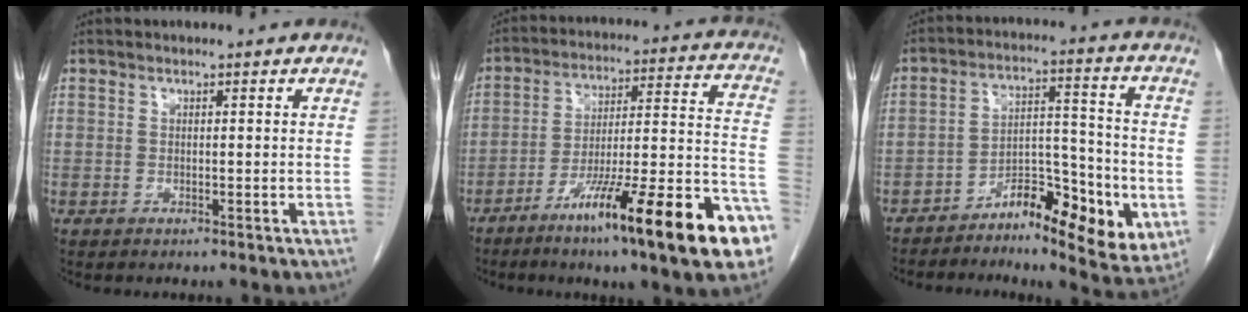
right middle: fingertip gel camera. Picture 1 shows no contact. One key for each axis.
{"total": 23.0, "fx": -12.6, "fy": 1.4, "fz": 19.2, "tx": -0.218, "ty": -0.010, "tz": -0.199}
{"total": 11.6, "fx": -5.3, "fy": 4.2, "fz": 9.4, "tx": -0.134, "ty": 0.019, "tz": -0.080}